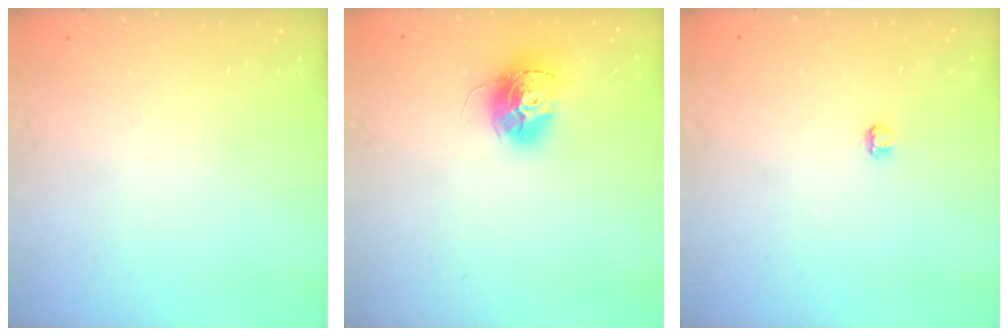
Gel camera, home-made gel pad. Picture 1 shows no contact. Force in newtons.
{"total": 13.0, "press": 12.9, "slide": 1.2}
{"total": 2.9, "press": 2.9, "slide": 0.3}